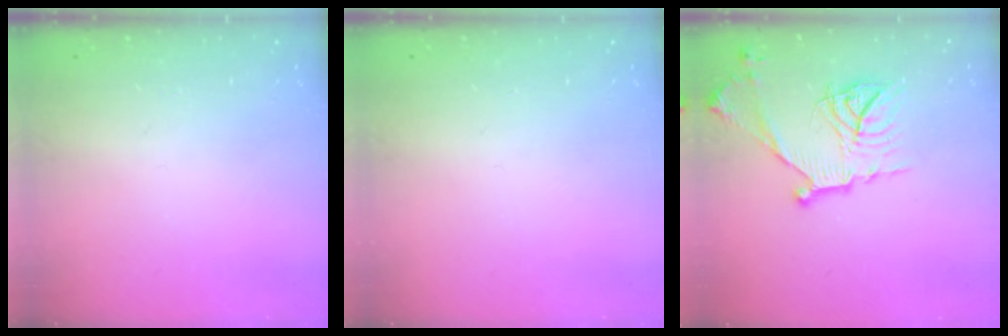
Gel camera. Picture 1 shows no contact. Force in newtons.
{"total": 0.0}
{"total": 16.2, "press": 16.2, "slide": 0.4}